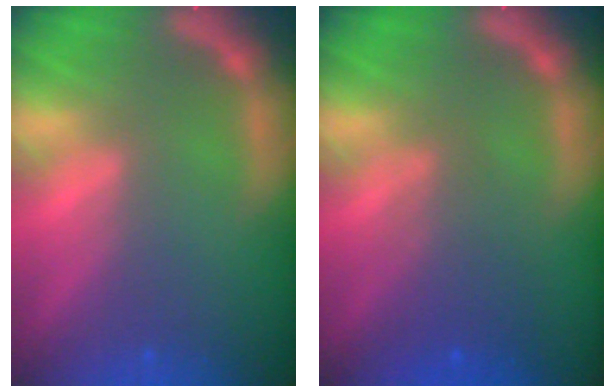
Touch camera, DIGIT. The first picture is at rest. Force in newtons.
{"total": 3.6}